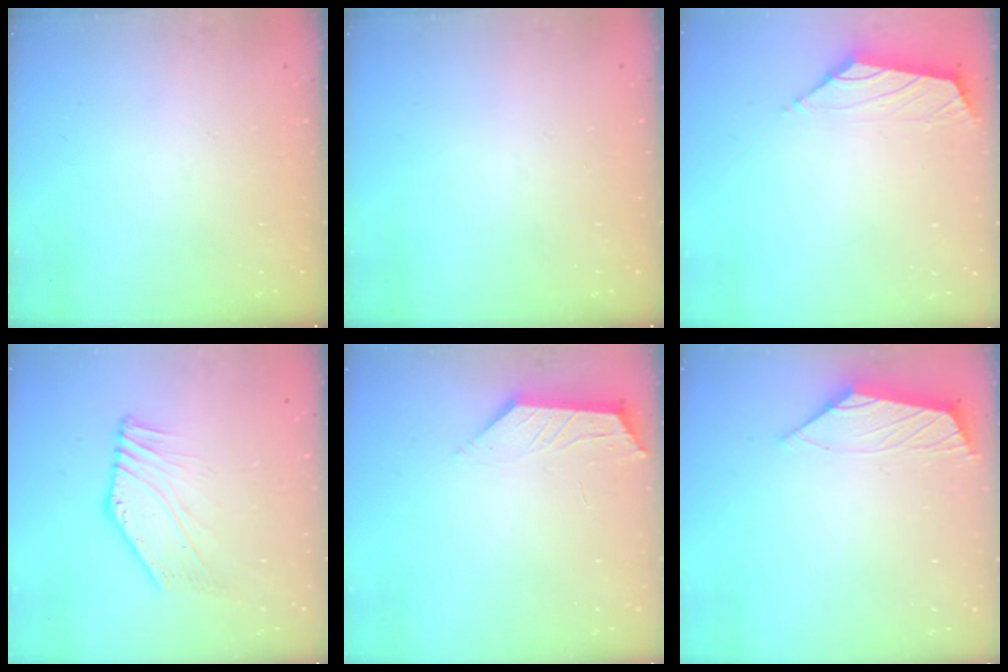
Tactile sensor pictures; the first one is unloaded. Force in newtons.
{"total": 0.0}
{"total": 1.4, "press": 1.3, "slide": 0.6}
{"total": 3.0, "press": 2.8, "slide": 1.0}
{"total": 1.9, "press": 1.9, "slide": 0.4}
{"total": 2.9, "press": 2.8, "slide": 0.6}